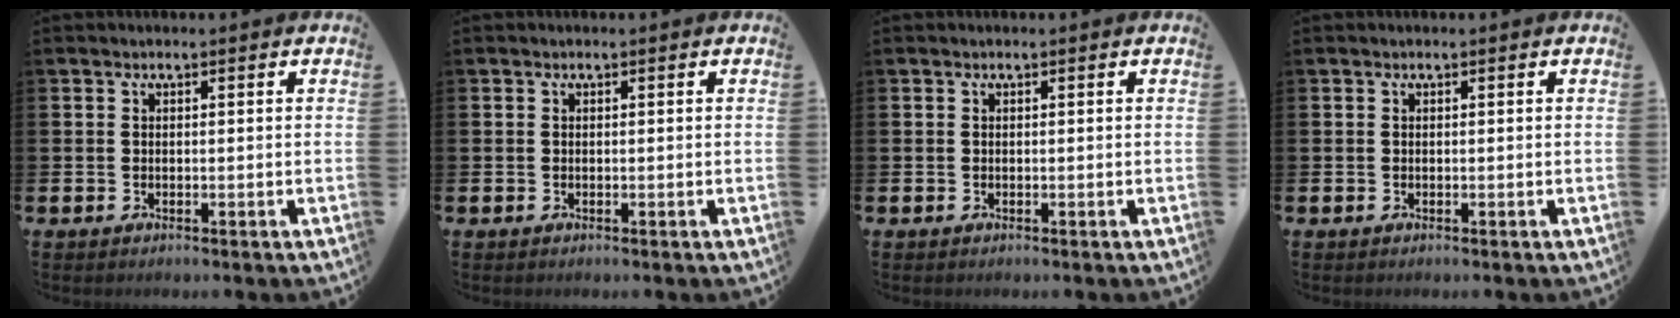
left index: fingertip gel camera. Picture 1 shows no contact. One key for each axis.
{"total": 0.0}
{"total": 0.0}
{"total": 0.0}